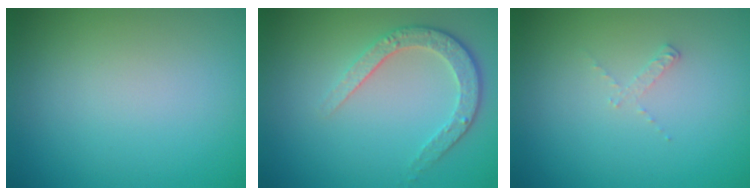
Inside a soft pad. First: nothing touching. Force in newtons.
{"total": 3.4, "press": 2.7, "slide": 2.1}
{"total": 0.8, "press": 0.8, "slide": 0.1}